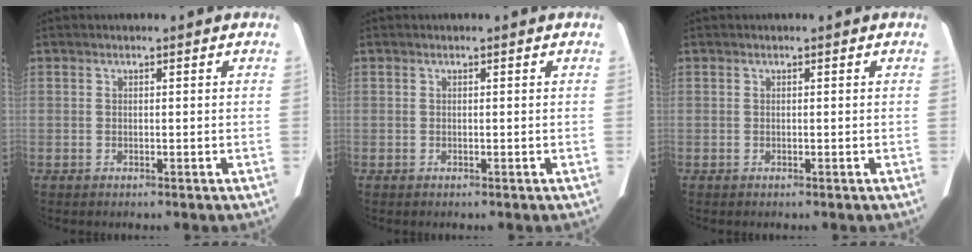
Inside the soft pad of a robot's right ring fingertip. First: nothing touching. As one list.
[{"total": 0.0}, {"total": 0.0}]